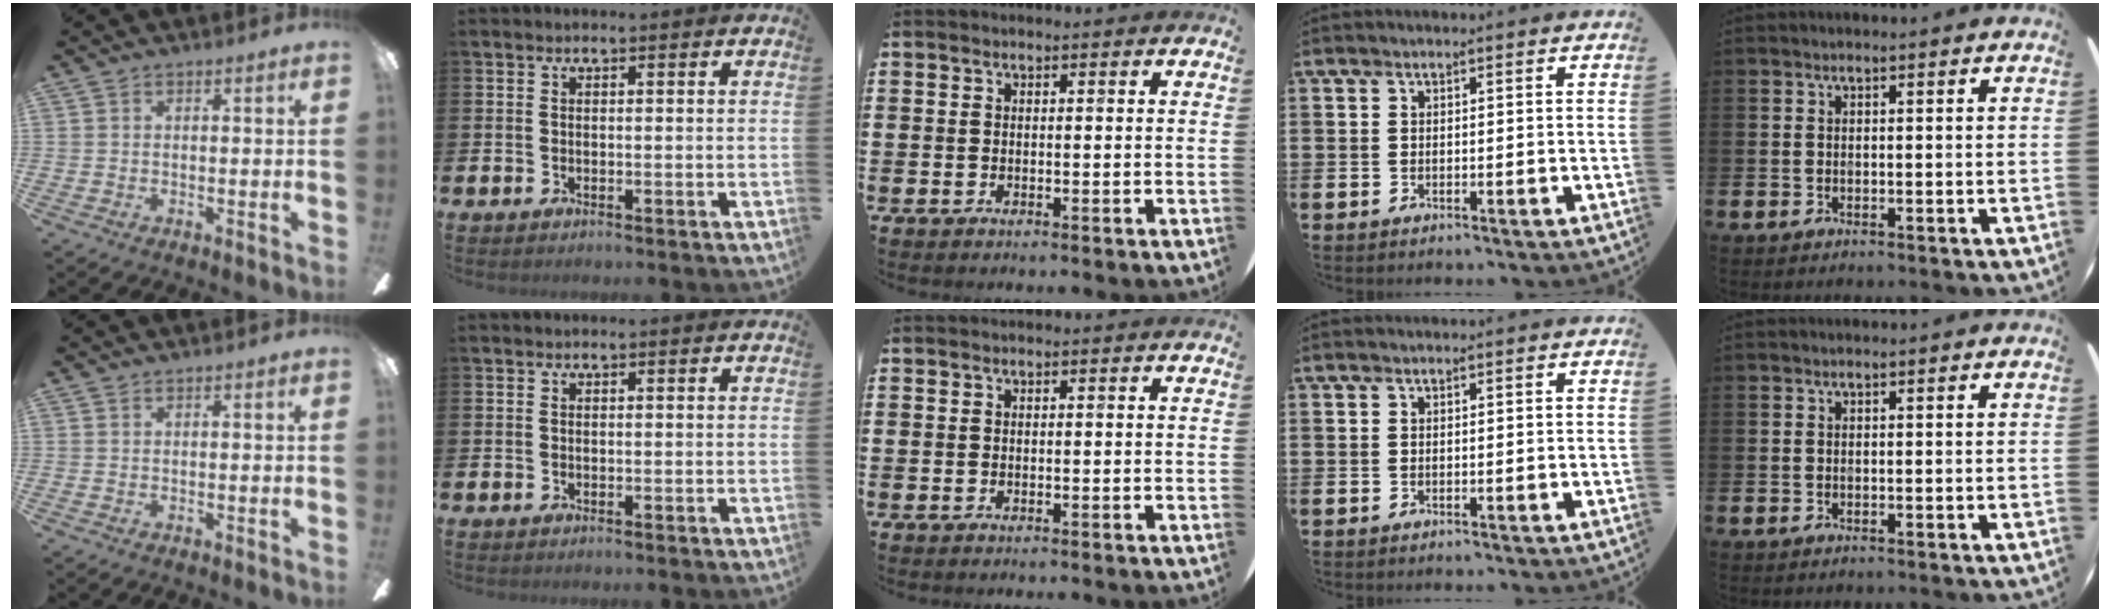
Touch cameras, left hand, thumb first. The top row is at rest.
{}